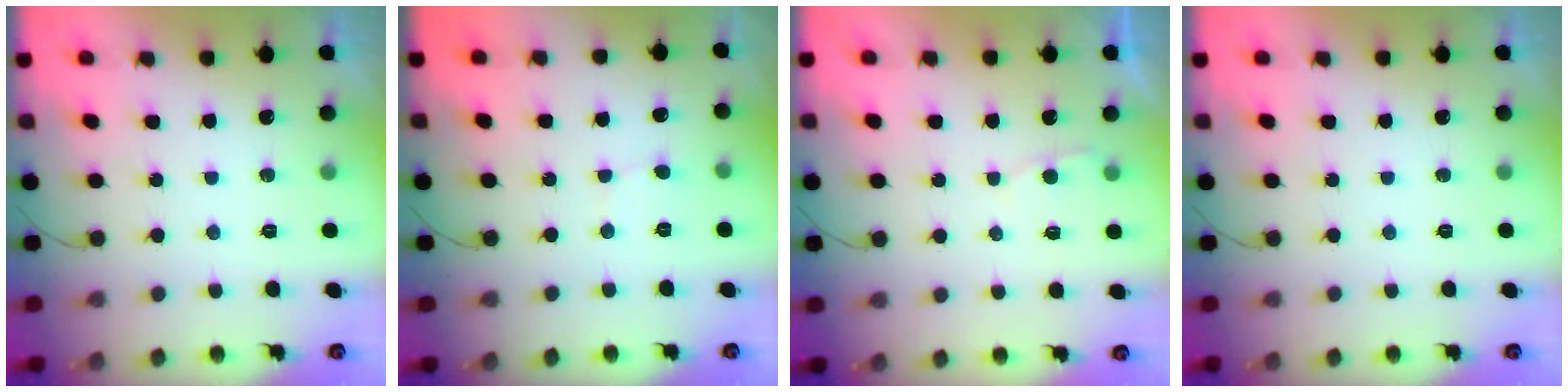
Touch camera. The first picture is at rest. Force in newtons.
{"total": 2.6, "press": 2.6, "slide": 0.2}
{"total": 2.3, "press": 2.3, "slide": 0.3}
{"total": 0.0}